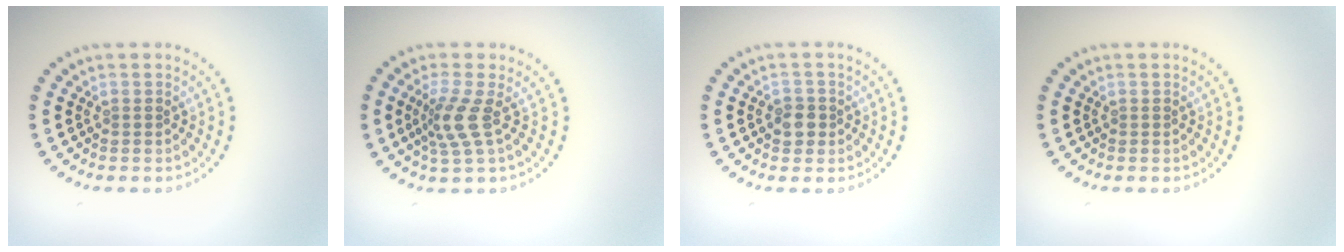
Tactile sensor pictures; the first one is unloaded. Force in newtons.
{"total": 3.0, "press": 2.2, "slide": 2.0}
{"total": 1.7, "press": 1.6, "slide": 0.5}
{"total": 0.0}